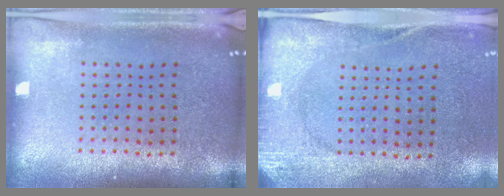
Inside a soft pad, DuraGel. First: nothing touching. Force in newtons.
{"total": 2.7, "press": 2.1, "slide": 1.7}